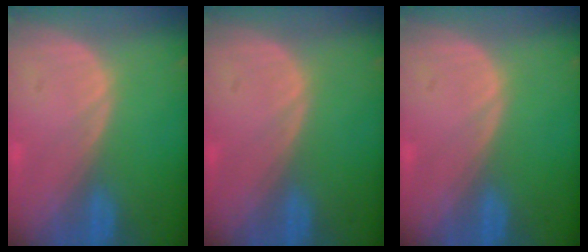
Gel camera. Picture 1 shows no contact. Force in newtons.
{"total": 0.0}
{"total": 0.0}